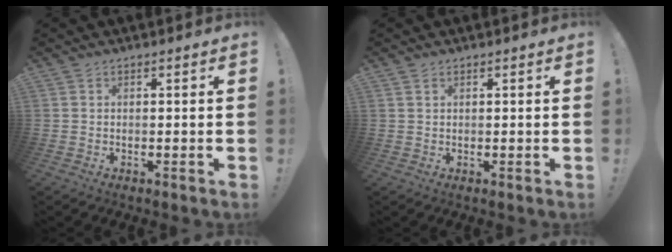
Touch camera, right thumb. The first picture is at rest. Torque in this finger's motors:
{"motor_torque": [0.04, -0.12, 0.16, -0.25, 0.08]}